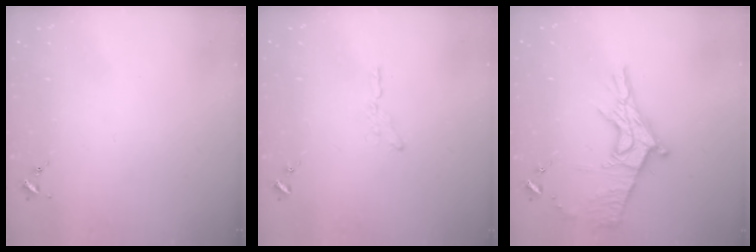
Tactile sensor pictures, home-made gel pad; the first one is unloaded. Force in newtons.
{"total": 3.5, "press": 3.5, "slide": 0.2}
{"total": 18.9, "press": 18.9, "slide": 1.3}